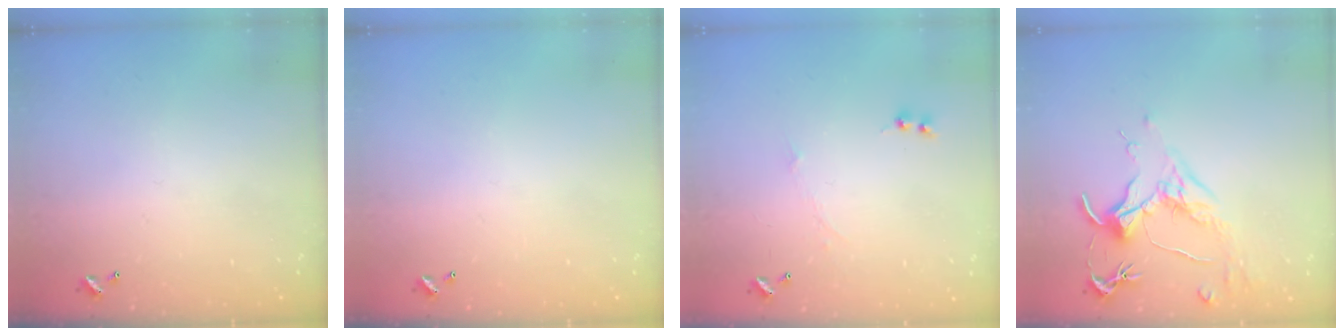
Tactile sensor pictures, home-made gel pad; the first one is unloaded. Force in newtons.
{"total": 0.0}
{"total": 0.0}
{"total": 1.8, "press": 1.5, "slide": 0.9}